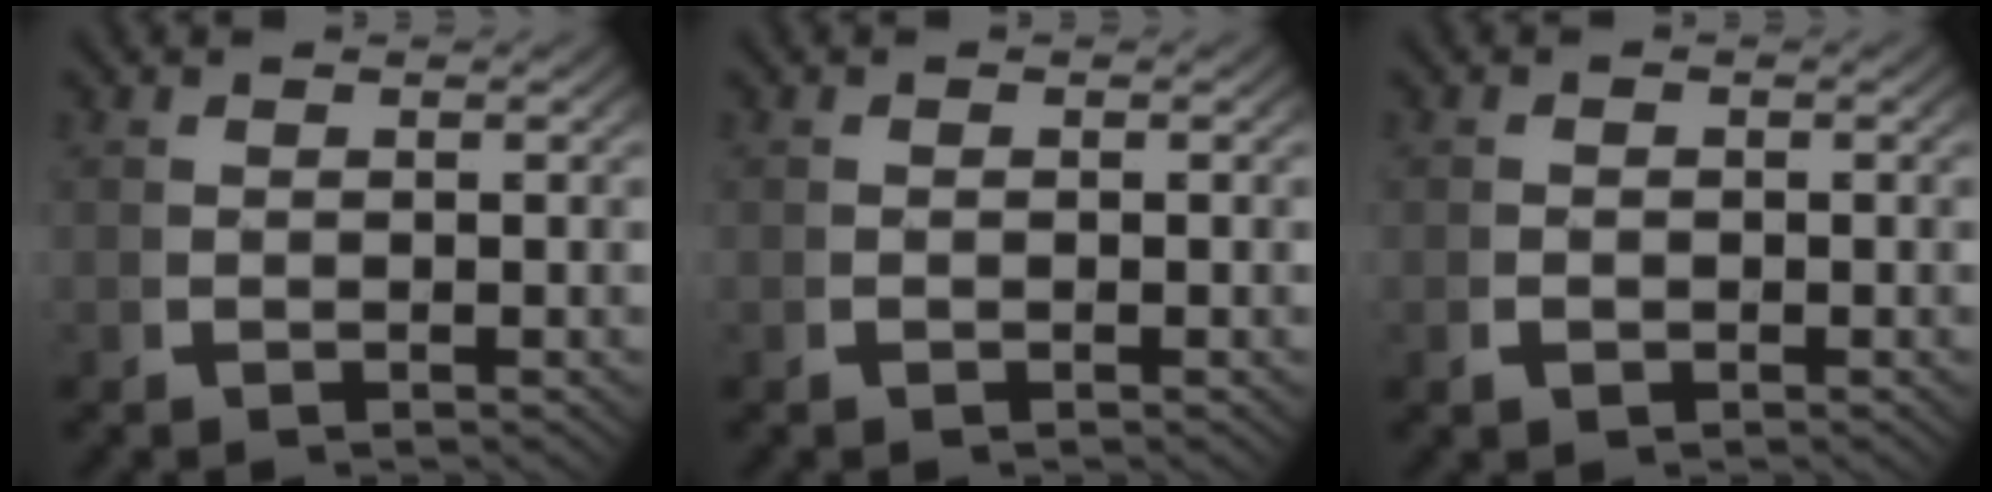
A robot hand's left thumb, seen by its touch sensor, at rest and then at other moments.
{"total": 0.0}
{"total": 0.9, "force": [-0.3, 0.7, 0.4], "torque": [-0.011, -0.005, -0.005]}